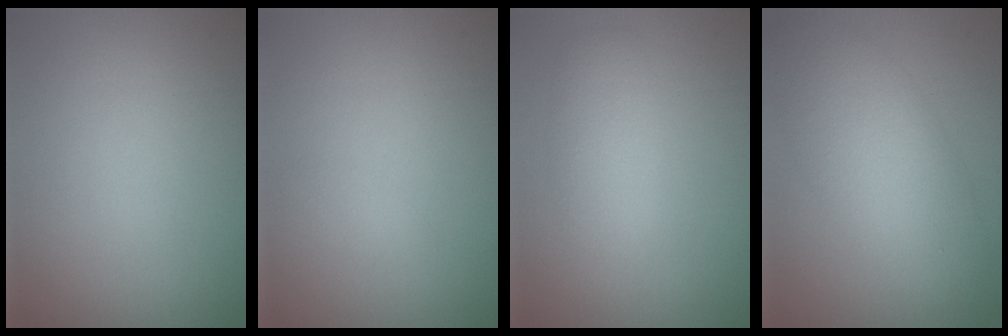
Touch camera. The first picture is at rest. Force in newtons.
{"total": 0.7, "press": 0.7, "slide": 0.1}
{"total": 3.0, "press": 3.0, "slide": 0.1}
{"total": 6.5, "press": 6.5, "slide": 0.2}